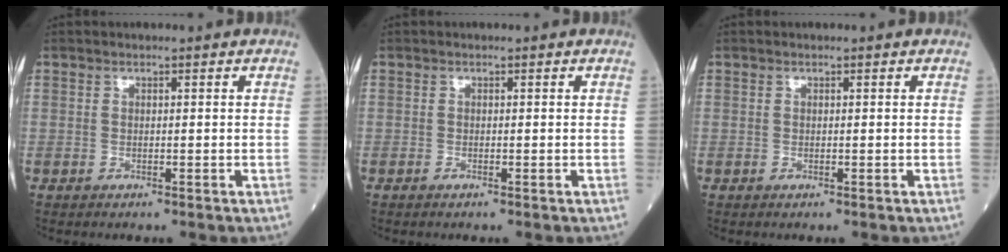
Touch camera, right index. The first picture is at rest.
{"total": 0.0}
{"total": 0.0}